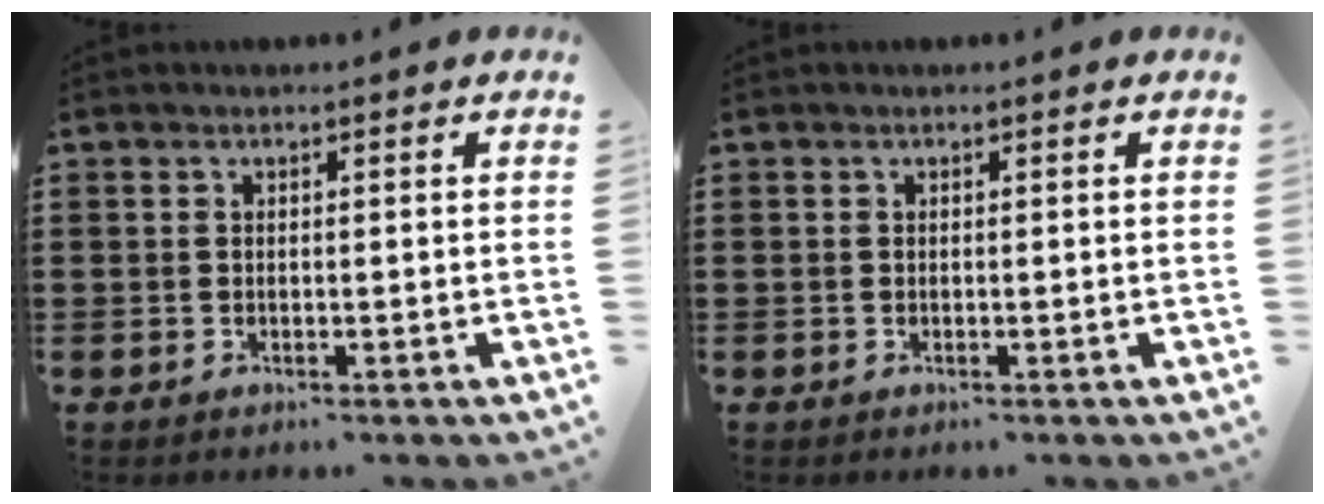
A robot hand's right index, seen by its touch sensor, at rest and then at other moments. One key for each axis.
{"total": 0.0}